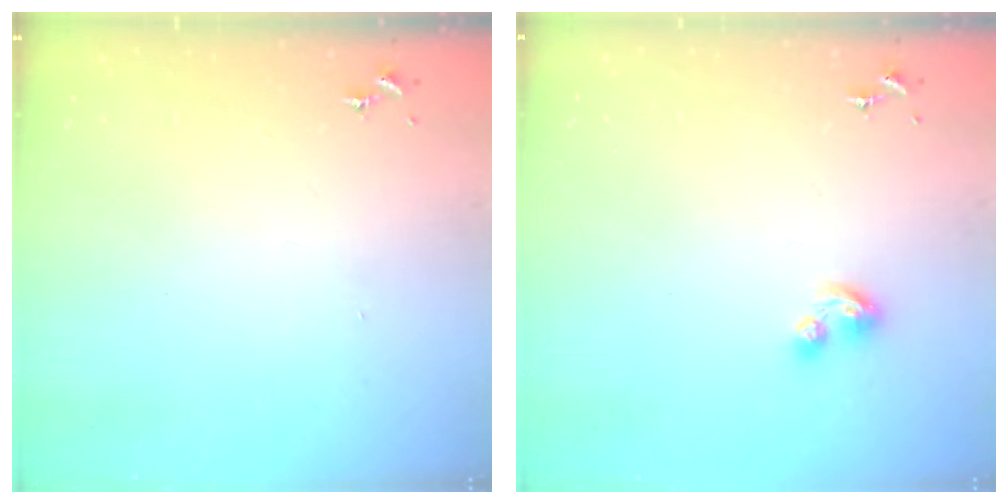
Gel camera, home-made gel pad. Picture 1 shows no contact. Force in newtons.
{"total": 5.1, "press": 5.1, "slide": 0.6}